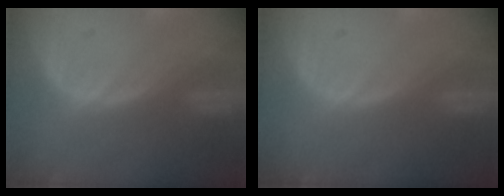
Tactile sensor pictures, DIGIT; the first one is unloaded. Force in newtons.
{"total": 0.0}